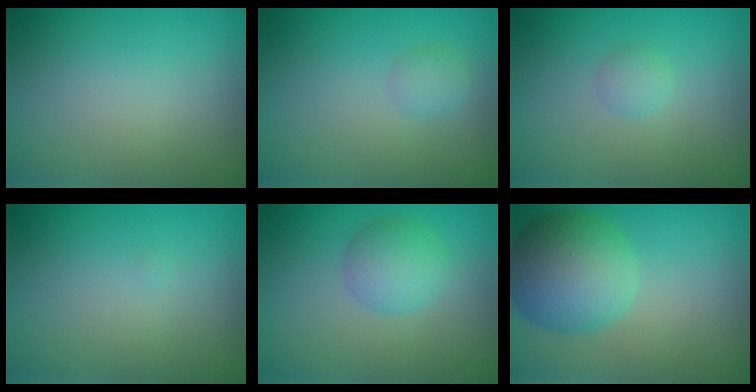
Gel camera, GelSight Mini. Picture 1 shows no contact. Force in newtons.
{"total": 1.2, "press": 1.2, "slide": 0.0}
{"total": 1.0, "press": 1.0, "slide": 0.1}
{"total": 0.0}
{"total": 2.8, "press": 2.8, "slide": 0.1}
{"total": 6.9, "press": 6.9, "slide": 0.2}